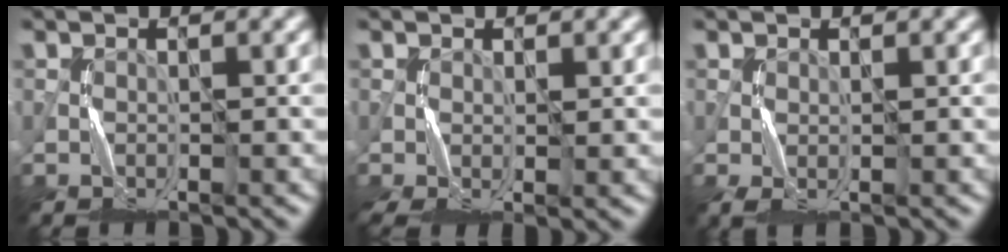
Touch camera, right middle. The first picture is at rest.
{"total": 2.7, "force": [-0.2, 1.2, 2.5], "torque": [-0.060, -0.001, -0.004]}
{"total": 1.4, "force": [-0.1, 0.6, 1.3], "torque": [-0.039, -0.004, 0.000]}